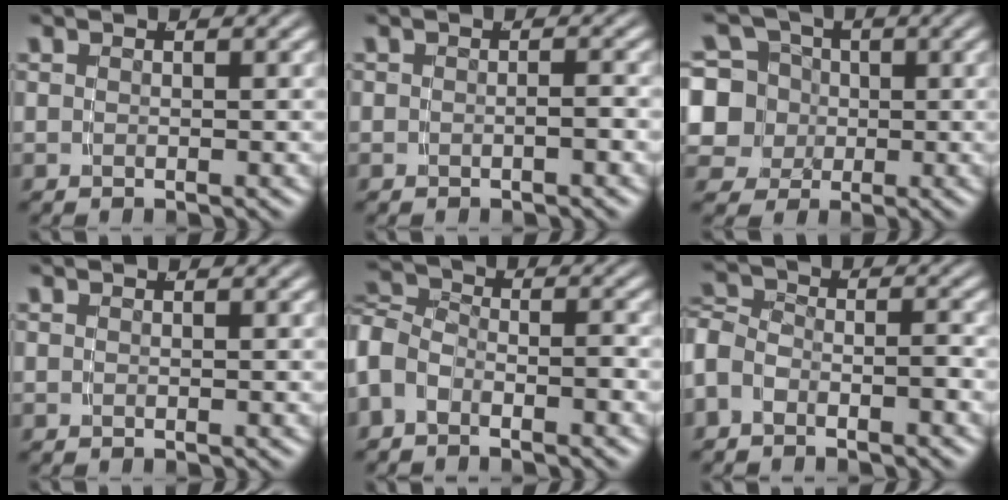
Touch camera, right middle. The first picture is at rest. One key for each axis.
{"total": 0.7, "fx": -0.4, "fy": 0.5, "fz": 0.3, "tx": 0.003, "ty": 0.009, "tz": -0.012}
{"total": 10.5, "fx": -0.3, "fy": 9.9, "fz": 3.4, "tx": -0.093, "ty": -0.040, "tz": -0.004}
{"total": 0.0}
{"total": 5.4, "fx": -1.0, "fy": 4.8, "fz": 2.2, "tx": -0.054, "ty": -0.012, "tz": -0.023}
{"total": 4.4, "fx": -1.3, "fy": 3.9, "fz": 1.7, "tx": -0.043, "ty": -0.012, "tz": -0.025}